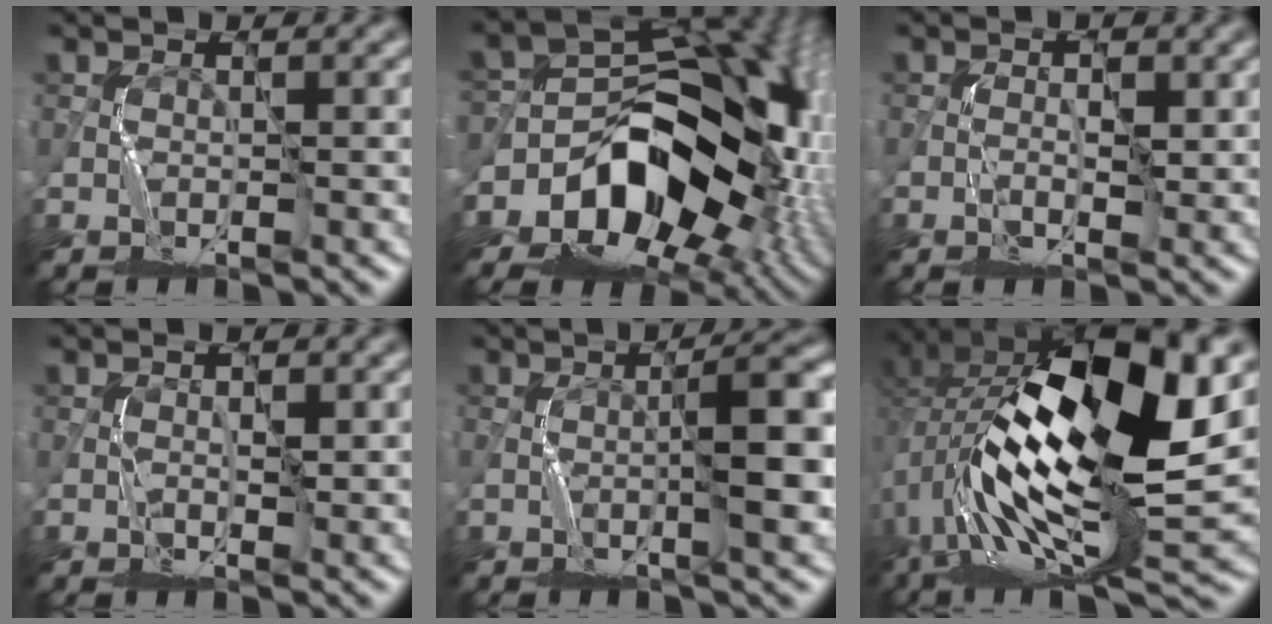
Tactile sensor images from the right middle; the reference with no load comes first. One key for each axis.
{"total": 14.5, "fx": -3.3, "fy": 10.1, "fz": 9.8, "tx": -0.130, "ty": 0.003, "tz": -0.058}
{"total": 1.4, "fx": 0.0, "fy": 0.7, "fz": 1.2, "tx": -0.018, "ty": 0.000, "tz": 0.000}
{"total": 0.8, "fx": 0.1, "fy": 0.3, "fz": 0.8, "tx": -0.011, "ty": 0.002, "tz": 0.001}
{"total": 5.5, "fx": -1.0, "fy": 0.8, "fz": 5.3, "tx": -0.080, "ty": 0.012, "tz": -0.016}
{"total": 17.9, "fx": 0.8, "fy": 7.0, "fz": 16.4, "tx": -0.311, "ty": 0.009, "tz": 0.013}